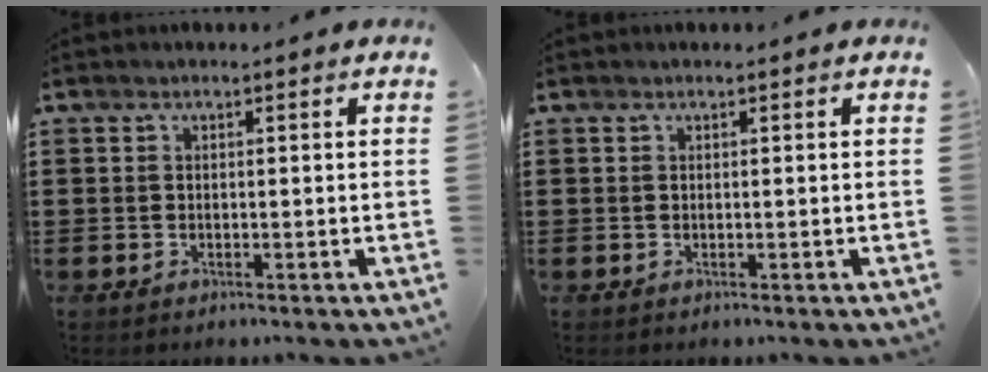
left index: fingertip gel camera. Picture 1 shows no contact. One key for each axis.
{"total": 0.0}